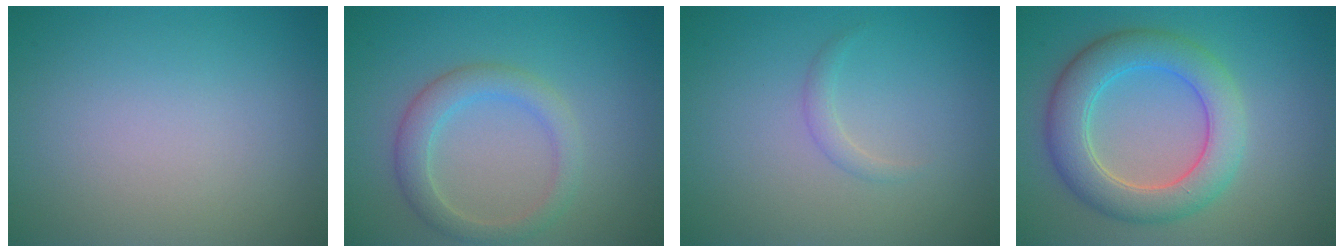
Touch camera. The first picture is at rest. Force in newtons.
{"total": 3.1, "press": 3.1, "slide": 0.1}
{"total": 0.9, "press": 0.9, "slide": 0.1}
{"total": 6.1, "press": 6.1, "slide": 0.4}